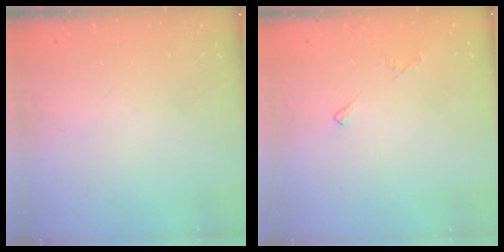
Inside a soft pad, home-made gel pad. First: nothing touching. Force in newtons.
{"total": 5.8, "press": 5.7, "slide": 0.6}